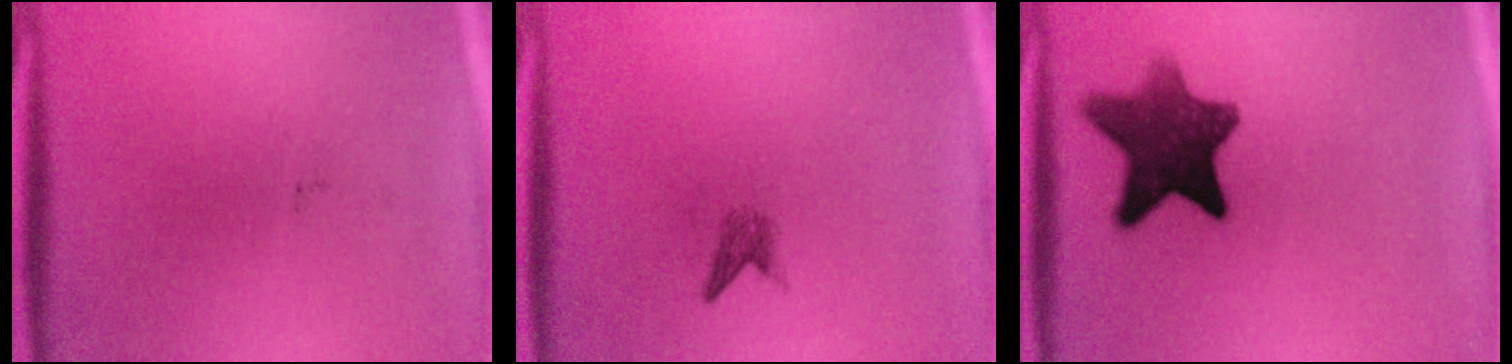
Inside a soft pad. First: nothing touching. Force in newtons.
{"total": 1.3}
{"total": 10.7}